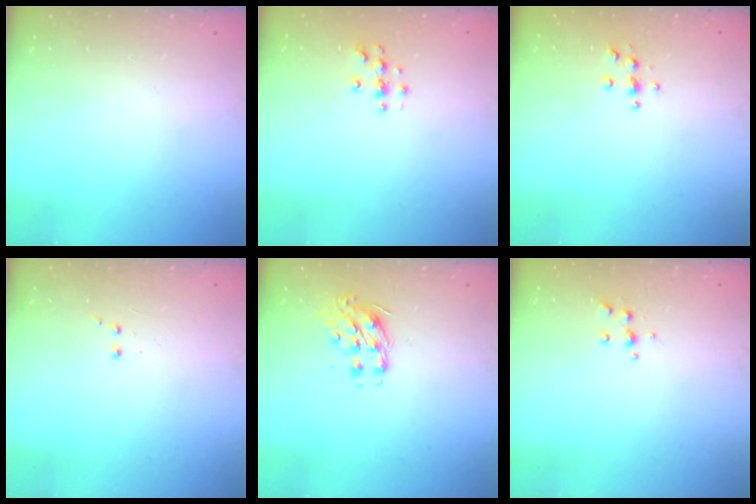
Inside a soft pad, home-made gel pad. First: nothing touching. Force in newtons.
{"total": 4.0, "press": 4.0, "slide": 0.5}
{"total": 3.8, "press": 3.8, "slide": 0.4}
{"total": 2.0, "press": 1.8, "slide": 0.9}
{"total": 9.3, "press": 9.3, "slide": 0.2}
{"total": 5.0, "press": 4.8, "slide": 1.0}